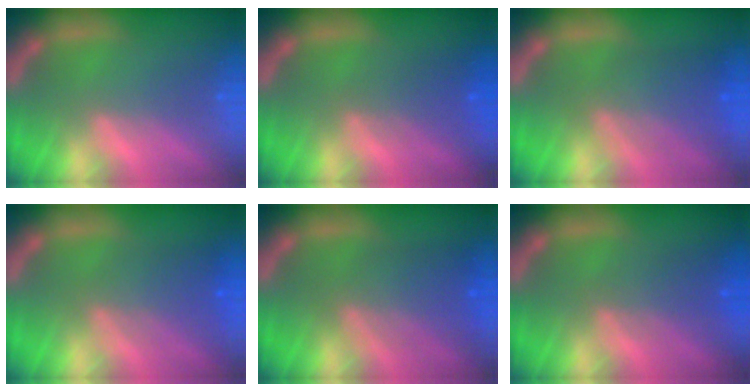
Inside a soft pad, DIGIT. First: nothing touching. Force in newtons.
{"total": 3.0}
{"total": 5.5}
{"total": 4.5}
{"total": 5.5}
{"total": 3.5}